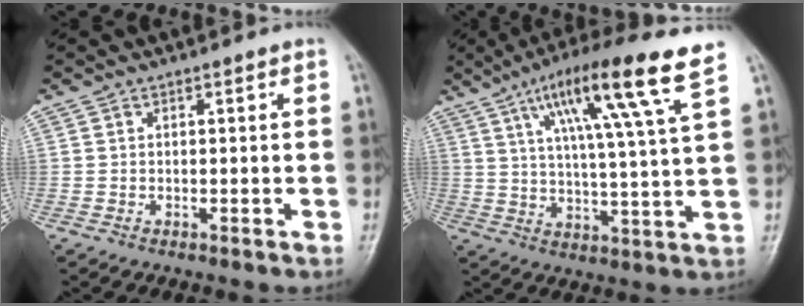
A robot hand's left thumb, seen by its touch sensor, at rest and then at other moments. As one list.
[{"total": 16.6, "force": [8.7, 0.8, 14.1], "torque": [-0.229, -0.023, 0.136]}]